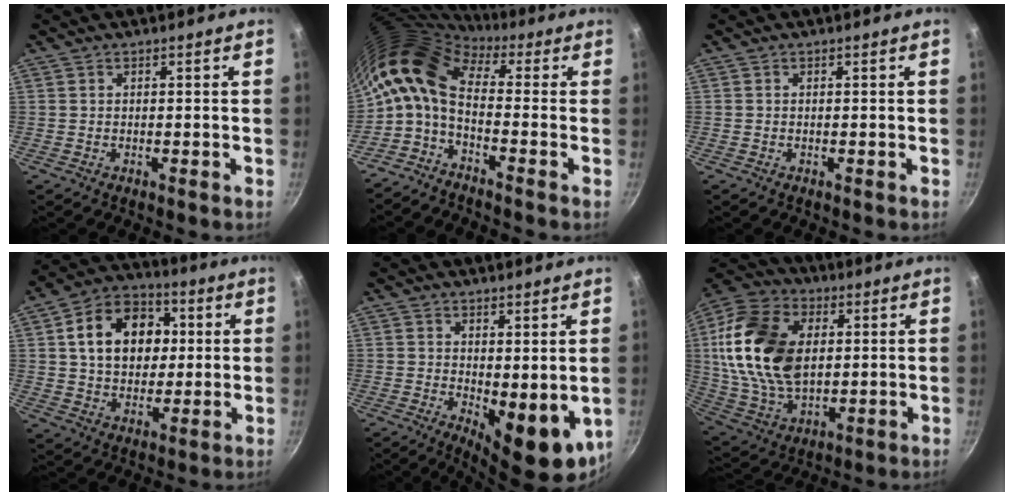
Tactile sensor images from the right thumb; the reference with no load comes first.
{"total": 12.3, "force": [0.6, 6.8, 10.2], "torque": [-0.206, 0.023, -0.008]}
{"total": 0.0}
{"total": 15.9, "force": [3.2, 11.9, 10.0], "torque": [-0.129, 0.016, 0.045]}
{"total": 9.9, "force": [0.3, 4.6, 8.8], "torque": [-0.097, -0.016, 0.016]}
{"total": 22.5, "force": [3.5, 14.8, 16.5], "torque": [-0.298, -0.003, 0.066]}